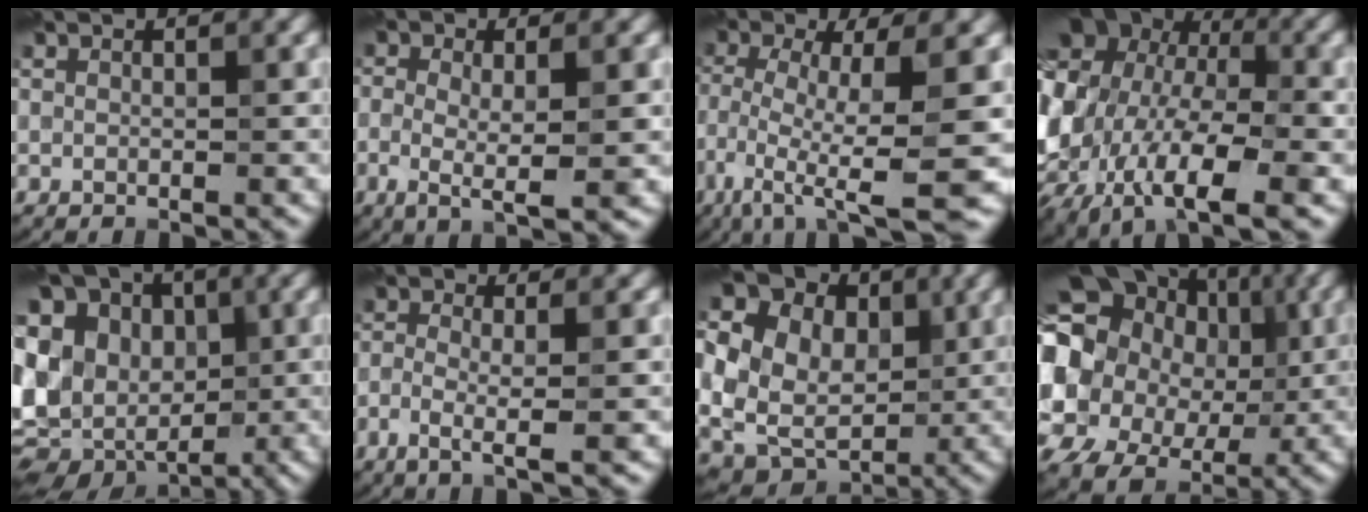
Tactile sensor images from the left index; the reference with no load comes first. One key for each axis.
{"total": 4.7, "fx": -0.6, "fy": 1.4, "fz": 4.5, "tx": -0.083, "ty": -0.003, "tz": -0.009}
{"total": 11.2, "fx": -4.9, "fy": 2.5, "fz": 9.7, "tx": -0.182, "ty": -0.010, "tz": -0.082}
{"total": 17.0, "fx": 0.1, "fy": 11.1, "fz": 12.8, "tx": -0.233, "ty": -0.021, "tz": 0.043}
{"total": 19.6, "fx": 1.1, "fy": 15.9, "fz": 11.4, "tx": -0.251, "ty": 0.055, "tz": -0.014}
{"total": 3.6, "fx": -1.1, "fy": 0.5, "fz": 3.3, "tx": -0.067, "ty": 0.004, "tz": -0.022}
{"total": 22.0, "fx": 5.6, "fy": 18.4, "fz": 10.5, "tx": -0.244, "ty": 0.048, "tz": 0.055}
{"total": 18.7, "fx": 3.2, "fy": 15.8, "fz": 9.6, "tx": -0.205, "ty": 0.037, "tz": 0.039}